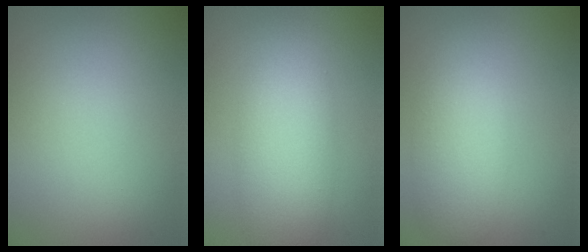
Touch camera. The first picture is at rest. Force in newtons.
{"total": 5.2, "press": 5.2, "slide": 0.3}
{"total": 4.6, "press": 4.5, "slide": 0.3}